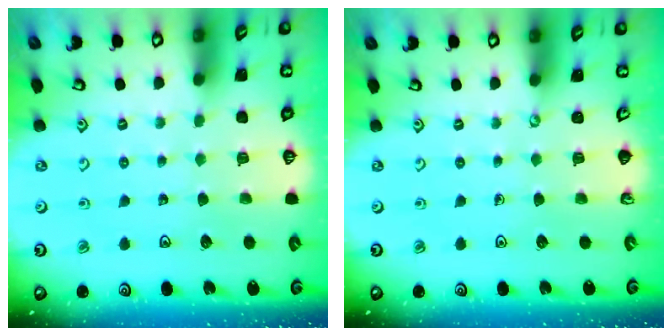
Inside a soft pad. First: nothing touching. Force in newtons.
{"total": 0.0}